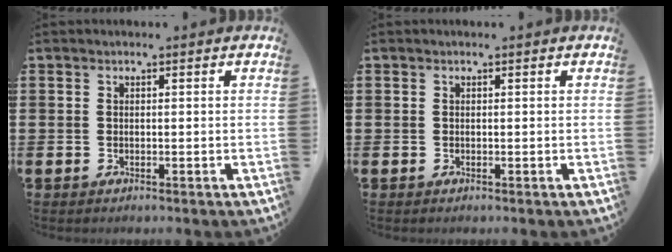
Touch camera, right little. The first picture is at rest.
{"total": 0.0}